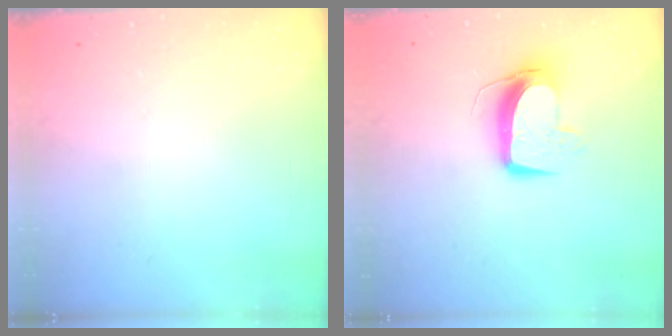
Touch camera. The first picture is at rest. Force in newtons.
{"total": 10.5, "press": 10.4, "slide": 0.9}